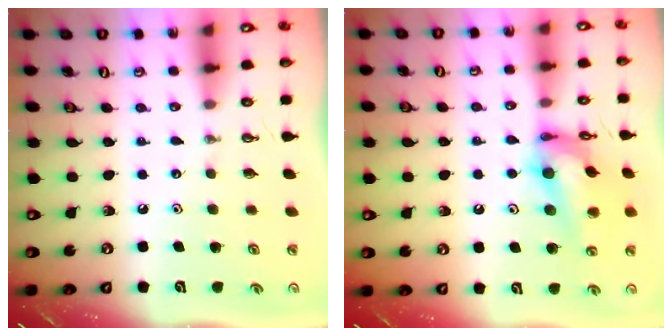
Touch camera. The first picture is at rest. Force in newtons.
{"total": 15.5, "press": 15.4, "slide": 1.1}